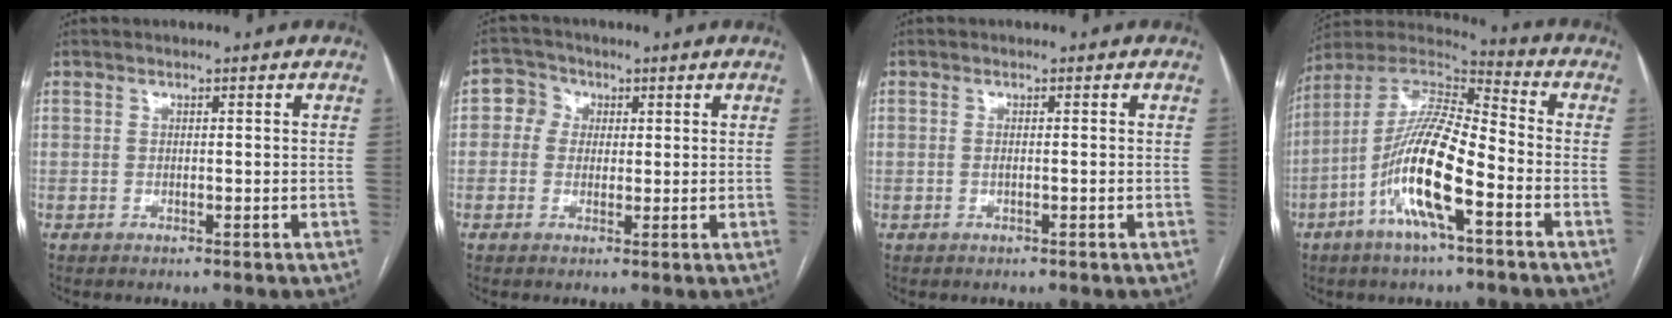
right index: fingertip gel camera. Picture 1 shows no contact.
{"total": 3.7, "force": [0.7, 3.5, 1.0], "torque": [-0.015, 0.016, 0.010]}
{"total": 0.6, "force": [0.0, 0.1, 0.6], "torque": [-0.010, 0.000, 0.004]}
{"total": 15.6, "force": [-5.7, 2.8, 14.3], "torque": [-0.286, 0.001, -0.110]}